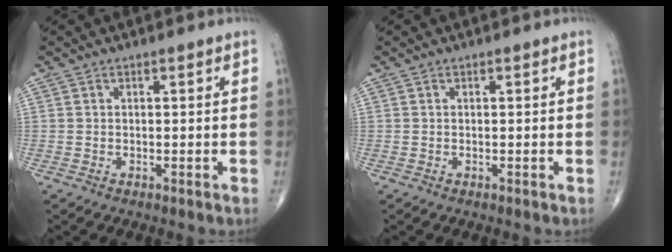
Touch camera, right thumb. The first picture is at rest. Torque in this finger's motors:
{"motor_torque": [-0.01, 0.01, -0.05, -0.03, 0.02]}